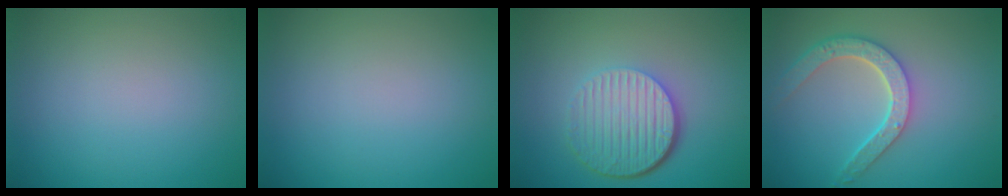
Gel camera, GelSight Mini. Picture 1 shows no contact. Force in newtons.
{"total": 0.0}
{"total": 6.1, "press": 4.2, "slide": 4.3}
{"total": 4.6, "press": 3.7, "slide": 2.7}